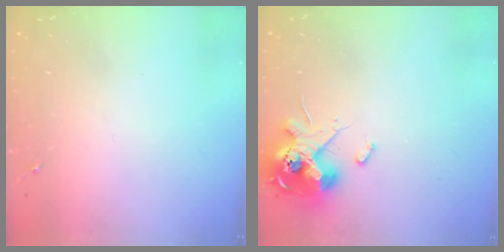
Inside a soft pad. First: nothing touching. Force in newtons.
{"total": 14.0, "press": 13.9, "slide": 1.5}